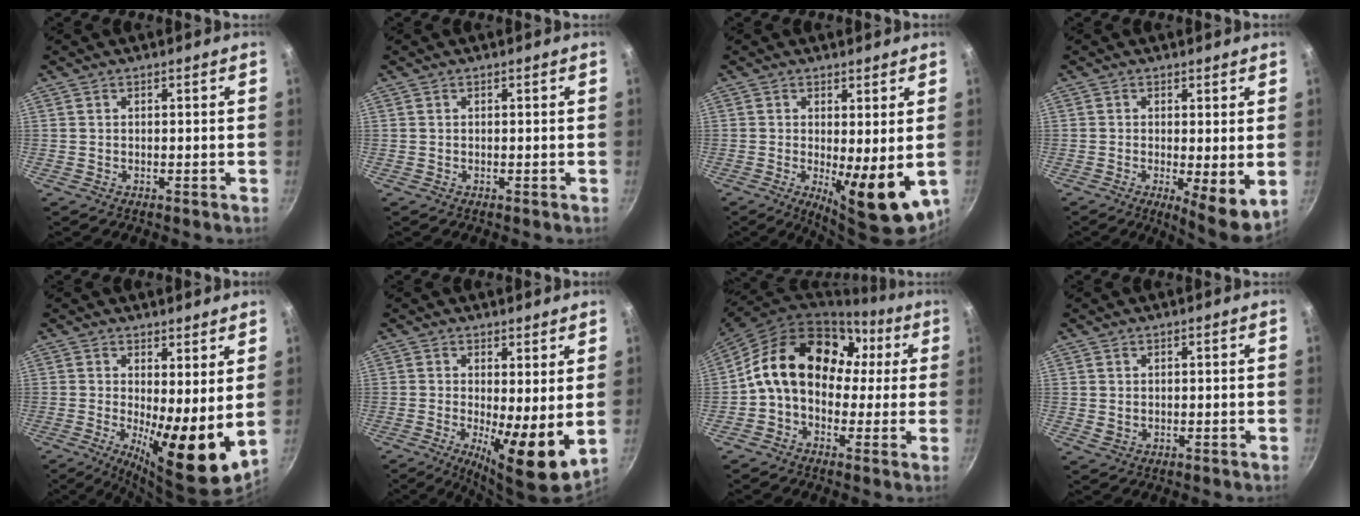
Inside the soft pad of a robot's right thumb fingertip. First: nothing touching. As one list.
[{"total": 0.0}, {"total": 10.6, "force": [-1.2, 3.2, 10.0], "torque": [-0.125, -0.013, -0.003]}, {"total": 7.8, "force": [-0.6, 2.2, 7.4], "torque": [-0.097, -0.021, -0.004]}, {"total": 12.5, "force": [1.0, 3.9, 11.8], "torque": [-0.168, -0.033, 0.016]}, {"total": 9.7, "force": [0.1, 2.8, 9.3], "torque": [-0.138, -0.021, 0.003]}, {"total": 18.5, "force": [2.3, 13.8, 12.1], "torque": [-0.172, 0.051, 0.023]}, {"total": 1.1, "force": [0.5, 0.8, 0.5], "torque": [-0.005, -0.007, 0.009]}]